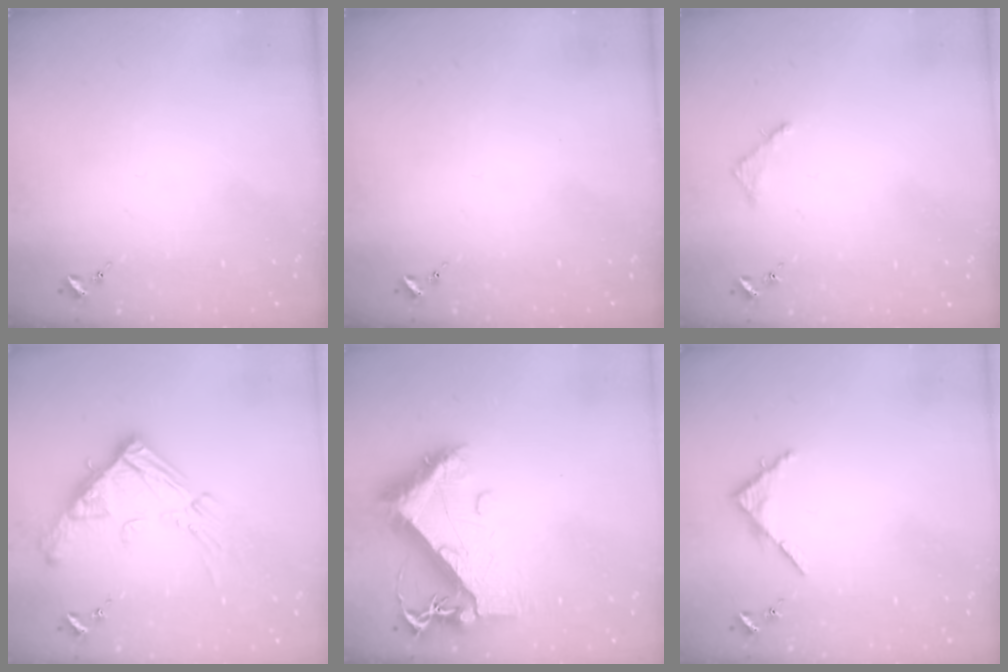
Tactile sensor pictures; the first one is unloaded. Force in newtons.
{"total": 0.0}
{"total": 2.8, "press": 2.7, "slide": 0.3}
{"total": 16.4, "press": 16.4, "slide": 1.8}
{"total": 11.3, "press": 11.3, "slide": 1.2}
{"total": 3.8, "press": 3.8, "slide": 0.4}